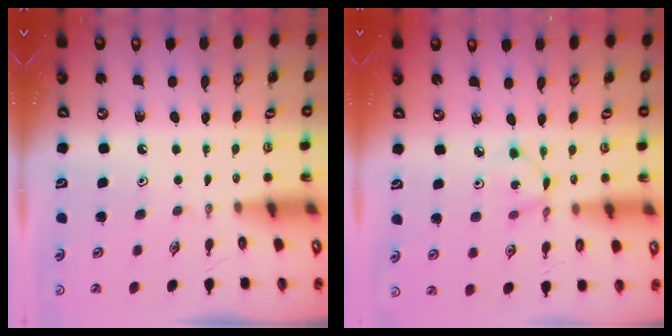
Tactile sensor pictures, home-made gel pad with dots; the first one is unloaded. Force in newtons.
{"total": 2.1, "press": 2.1, "slide": 0.1}